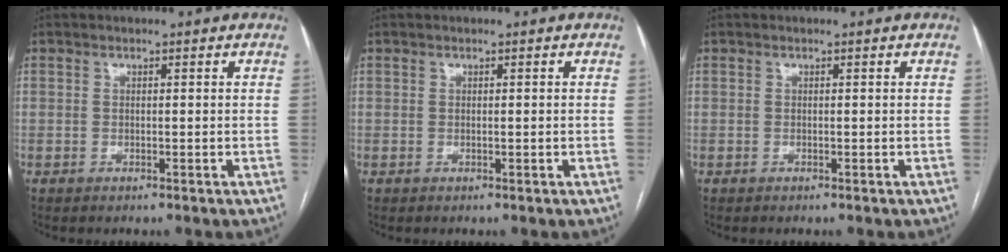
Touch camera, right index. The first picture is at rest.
{"total": 0.0}
{"total": 0.0}